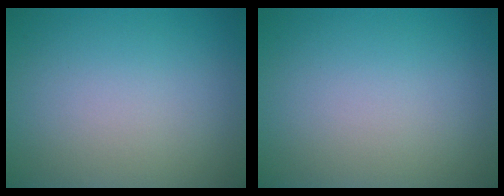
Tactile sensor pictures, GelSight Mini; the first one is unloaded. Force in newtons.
{"total": 0.0}